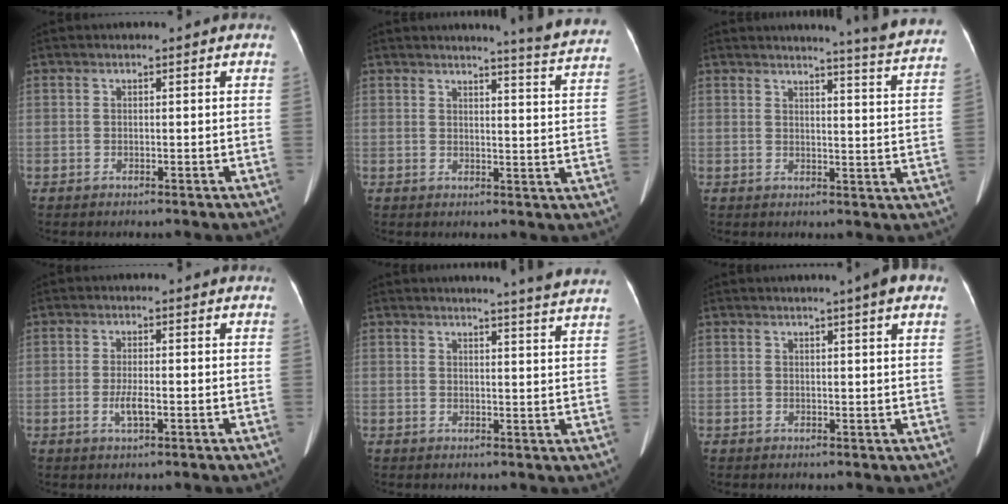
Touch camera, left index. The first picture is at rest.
{"total": 10.8, "force": [10.4, -1.2, 2.7], "torque": [-0.033, -0.069, 0.102]}
{"total": 12.1, "force": [11.5, -1.8, 3.4], "torque": [-0.044, -0.077, 0.116]}
{"total": 2.5, "force": [-0.7, 0.5, 2.3], "torque": [-0.051, -0.002, -0.012]}
{"total": 8.9, "force": [8.3, -1.4, 2.8], "torque": [-0.036, -0.031, 0.078]}
{"total": 4.6, "force": [3.1, -0.2, 3.5], "torque": [-0.047, 0.009, 0.032]}